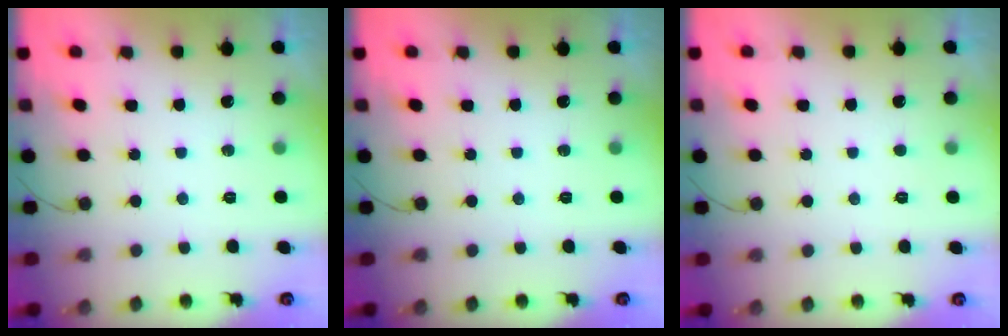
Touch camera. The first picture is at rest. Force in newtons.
{"total": 0.0}
{"total": 1.6, "press": 1.6, "slide": 0.1}